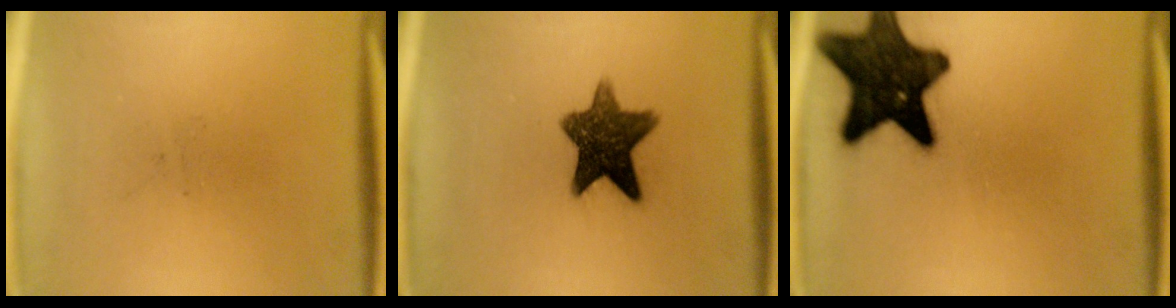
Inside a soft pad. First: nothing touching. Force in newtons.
{"total": 10.7}
{"total": 15.8}